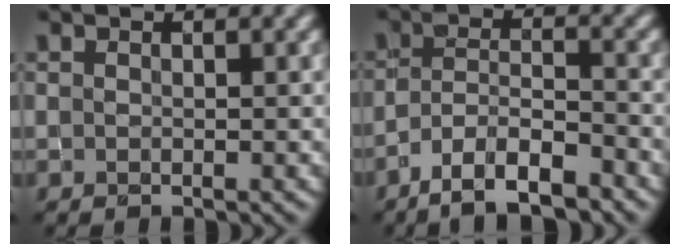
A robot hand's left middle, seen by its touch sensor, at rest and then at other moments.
{"total": 5.7, "force": [-4.2, 1.7, 3.5], "torque": [-0.062, 0.001, -0.076]}